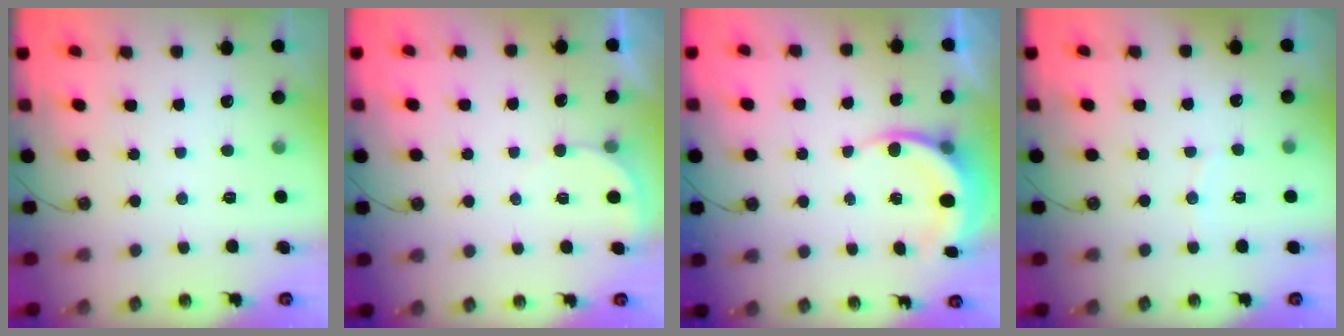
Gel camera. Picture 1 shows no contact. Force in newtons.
{"total": 1.9, "press": 1.9, "slide": 0.1}
{"total": 5.7, "press": 5.6, "slide": 1.2}
{"total": 3.0, "press": 2.9, "slide": 0.7}